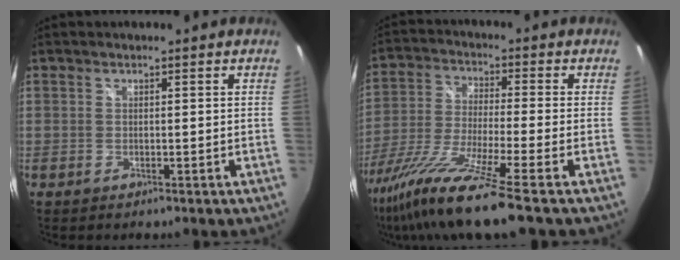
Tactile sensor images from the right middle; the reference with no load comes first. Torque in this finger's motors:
{"motor_torque": [1.44, -0.70, 0.96, 0.21]}